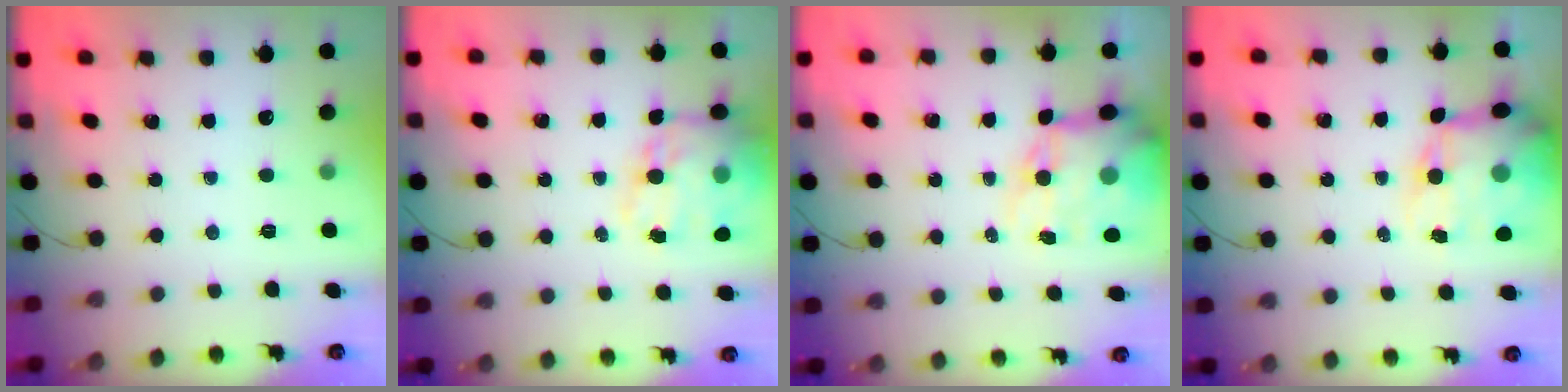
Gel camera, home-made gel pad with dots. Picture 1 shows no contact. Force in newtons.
{"total": 18.7, "press": 18.1, "slide": 4.5}
{"total": 14.5, "press": 14.0, "slide": 3.8}
{"total": 13.1, "press": 12.6, "slide": 3.7}